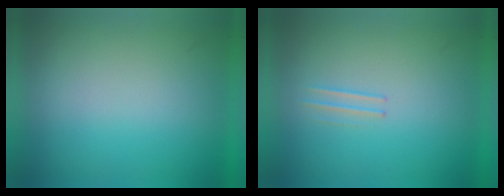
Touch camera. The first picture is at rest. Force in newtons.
{"total": 1.2}